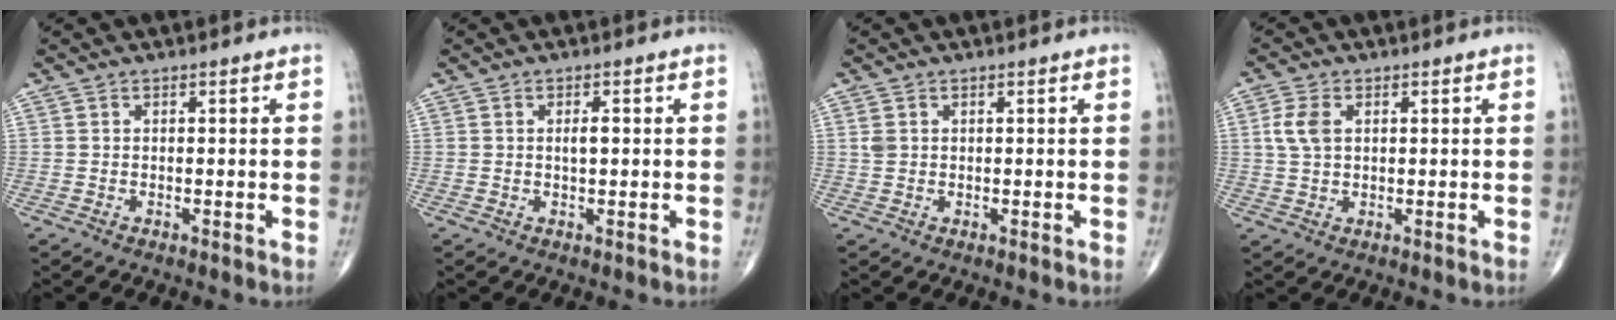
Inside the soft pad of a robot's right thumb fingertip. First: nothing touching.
{"total": 1.8, "force": [0.2, 0.7, 1.6], "torque": [-0.030, 0.001, 0.002]}
{"total": 1.5, "force": [0.5, 1.1, 0.9], "torque": [-0.018, 0.002, 0.015]}
{"total": 4.6, "force": [1.1, 2.9, 3.4], "torque": [-0.078, 0.005, 0.021]}